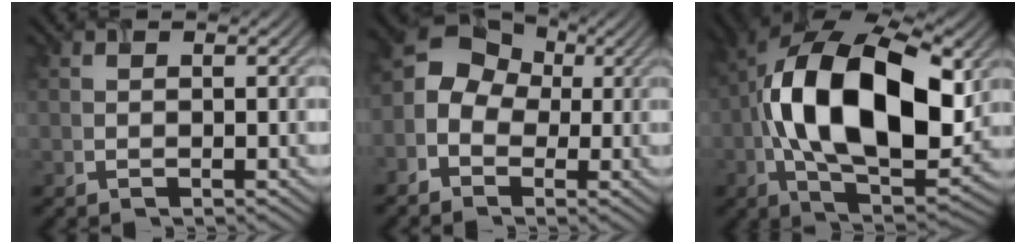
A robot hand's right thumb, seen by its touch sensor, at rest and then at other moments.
{"total": 7.7, "force": [-1.1, 6.3, 4.2], "torque": [-0.082, 0.000, -0.038]}
{"total": 18.8, "force": [1.2, 10.5, 15.5], "torque": [-0.297, -0.003, 0.016]}